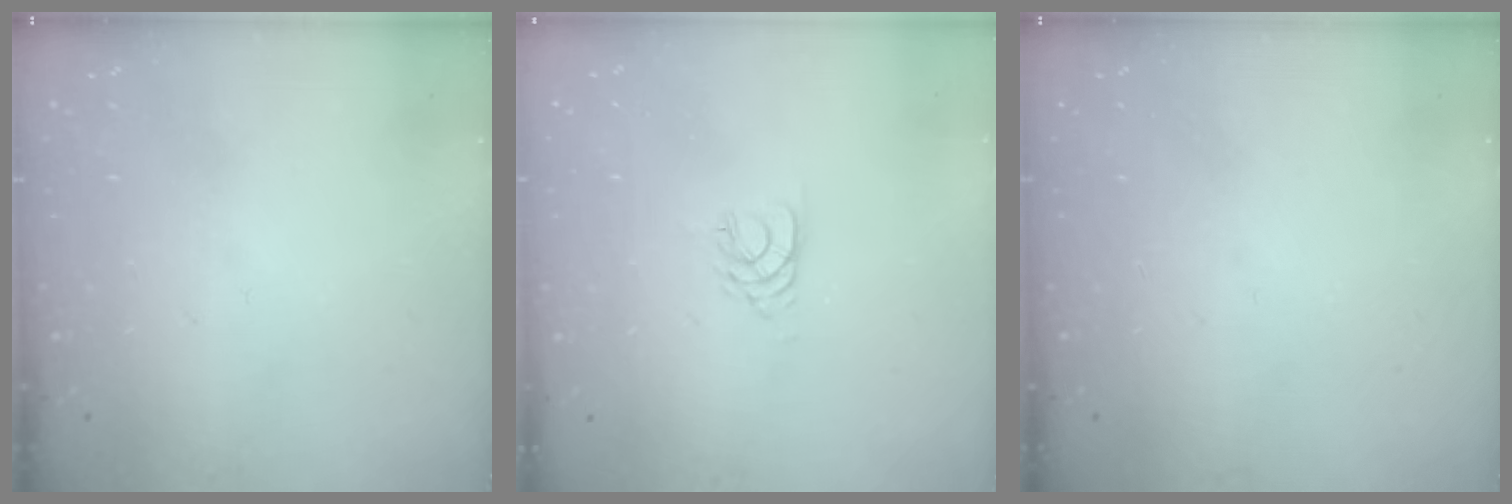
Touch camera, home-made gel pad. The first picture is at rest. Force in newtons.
{"total": 3.0, "press": 2.9, "slide": 0.4}
{"total": 0.0}